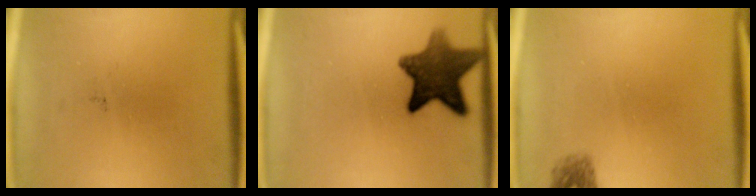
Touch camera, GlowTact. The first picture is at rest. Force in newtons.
{"total": 11.1}
{"total": 1.6}